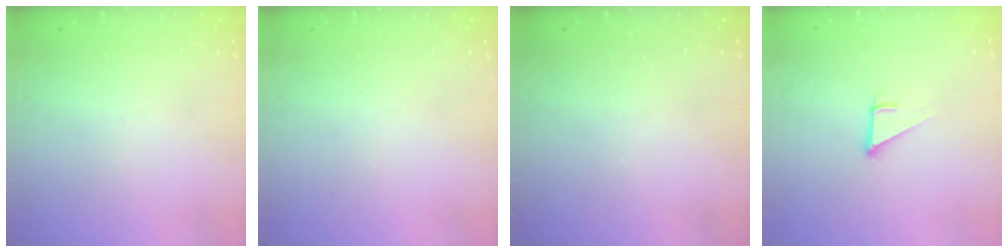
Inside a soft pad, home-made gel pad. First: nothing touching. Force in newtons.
{"total": 0.0}
{"total": 0.0}
{"total": 3.0, "press": 3.0, "slide": 0.1}